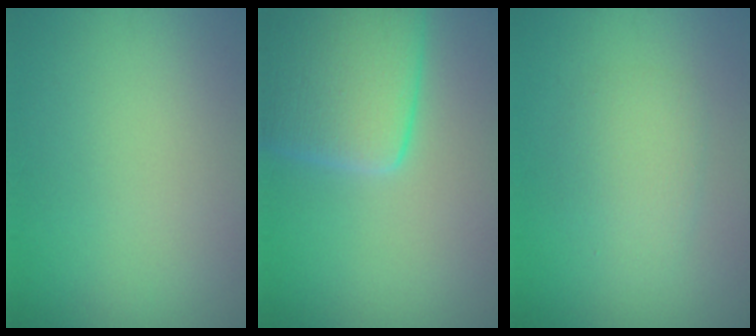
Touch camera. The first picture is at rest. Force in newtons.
{"total": 7.8, "press": 7.8, "slide": 0.5}
{"total": 2.4, "press": 2.4, "slide": 0.2}